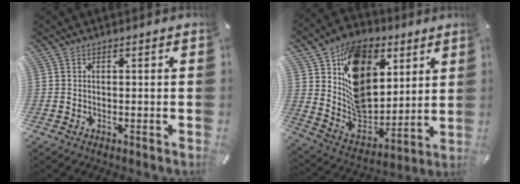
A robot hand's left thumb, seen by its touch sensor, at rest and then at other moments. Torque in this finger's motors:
{"motor_torque": [2.49, 2.52, 0.67, -0.41, 0.34]}